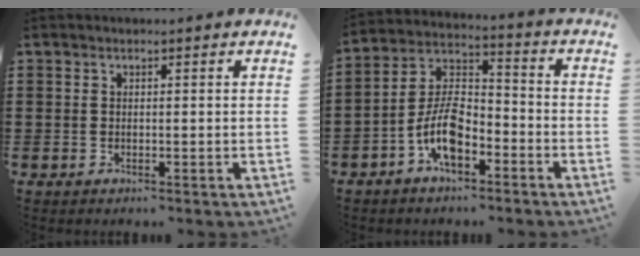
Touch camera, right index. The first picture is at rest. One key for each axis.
{"total": 8.6, "fx": -4.3, "fy": 4.1, "fz": 6.2, "tx": -0.145, "ty": 0.004, "tz": -0.085}